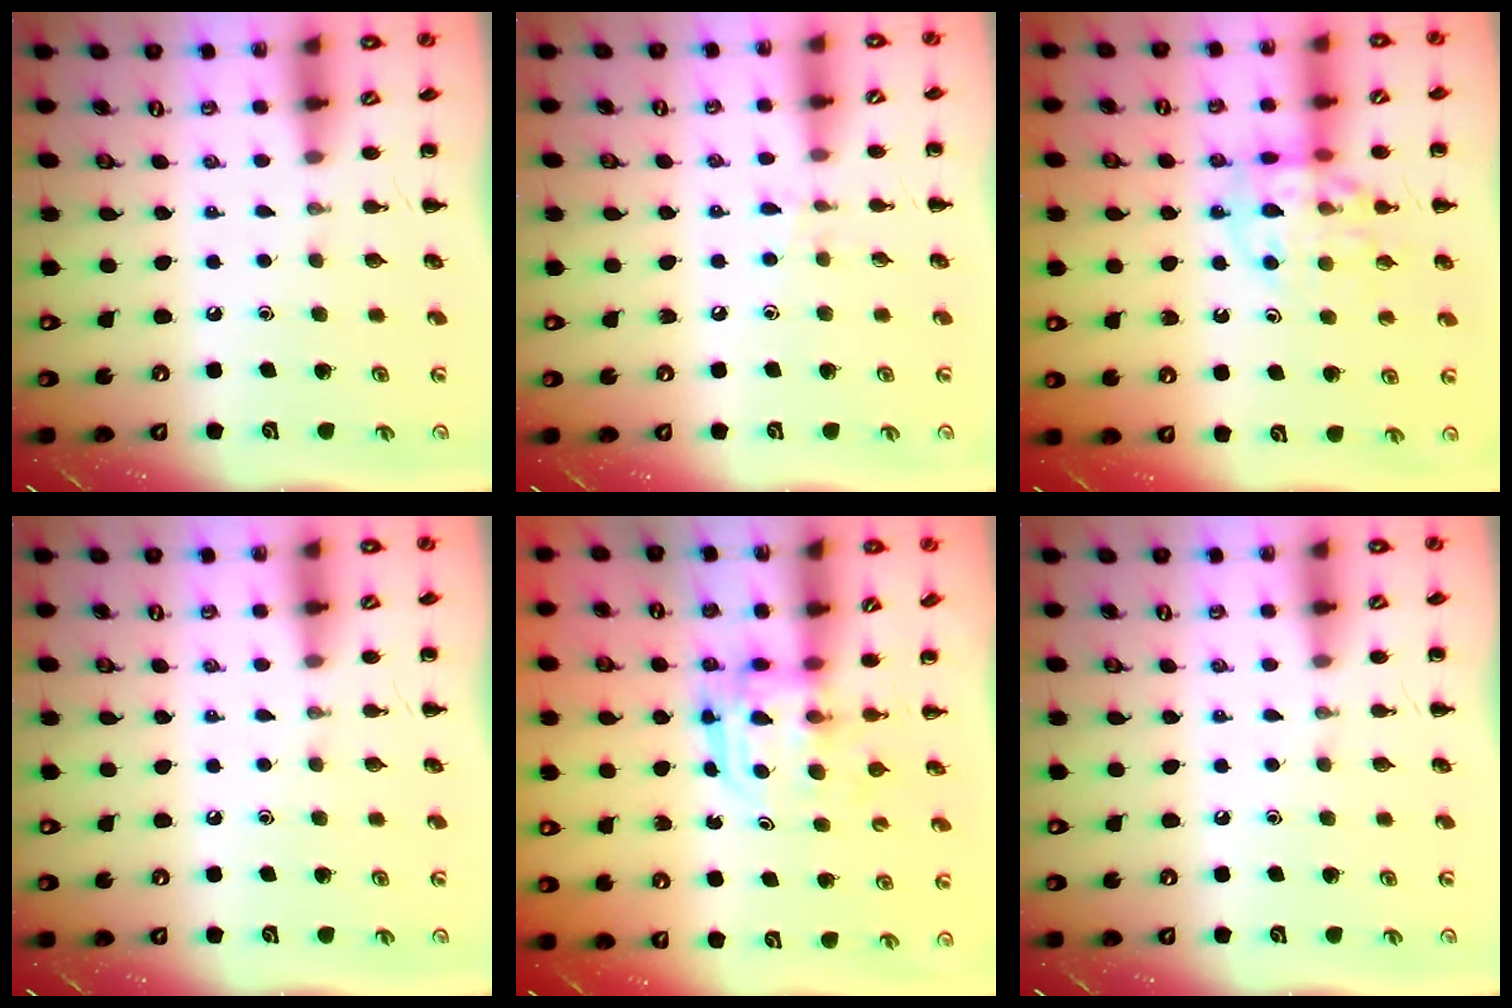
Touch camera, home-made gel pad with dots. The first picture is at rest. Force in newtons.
{"total": 5.8, "press": 5.5, "slide": 1.9}
{"total": 13.3, "press": 13.2, "slide": 2.2}
{"total": 0.0}
{"total": 3.2, "press": 3.2, "slide": 0.2}
{"total": 0.0}